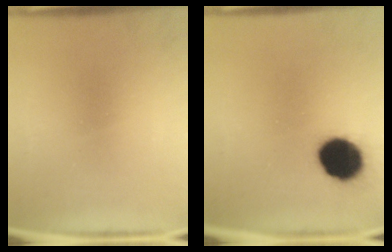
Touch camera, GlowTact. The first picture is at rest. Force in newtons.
{"total": 12.9}